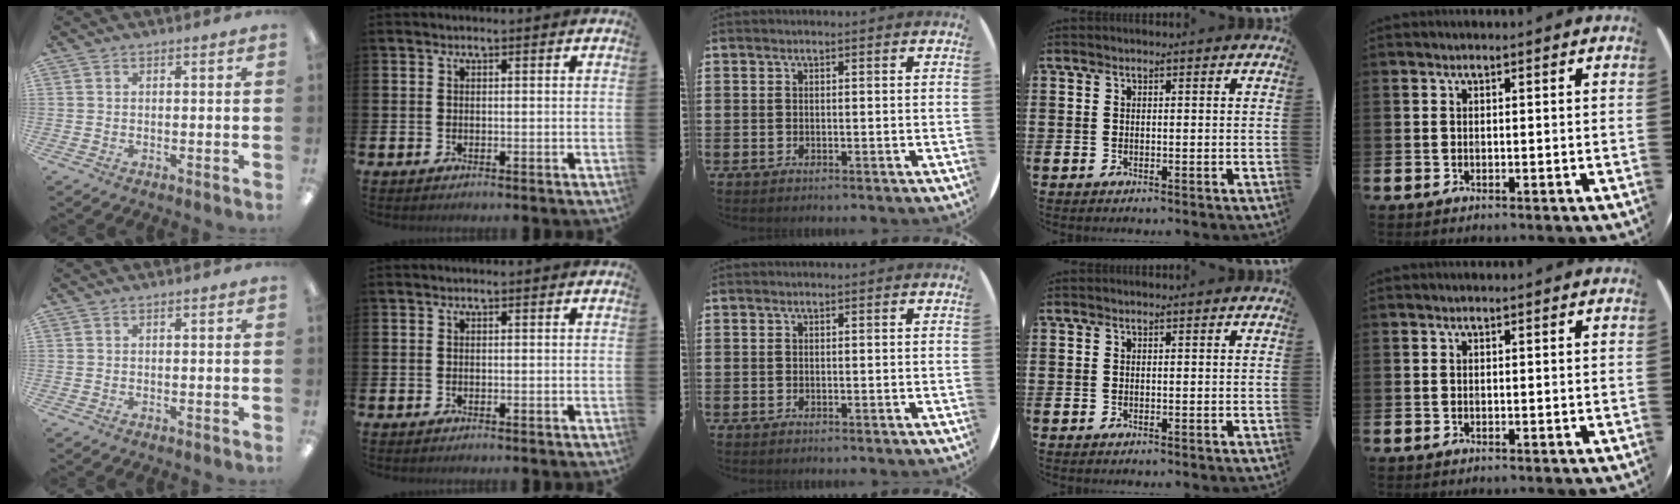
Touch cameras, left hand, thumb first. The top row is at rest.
{}